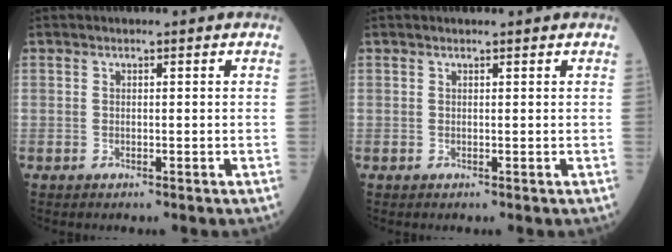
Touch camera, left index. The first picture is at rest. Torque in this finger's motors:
{"motor_torque": [-0.27, 0.14, -0.06, -0.01]}